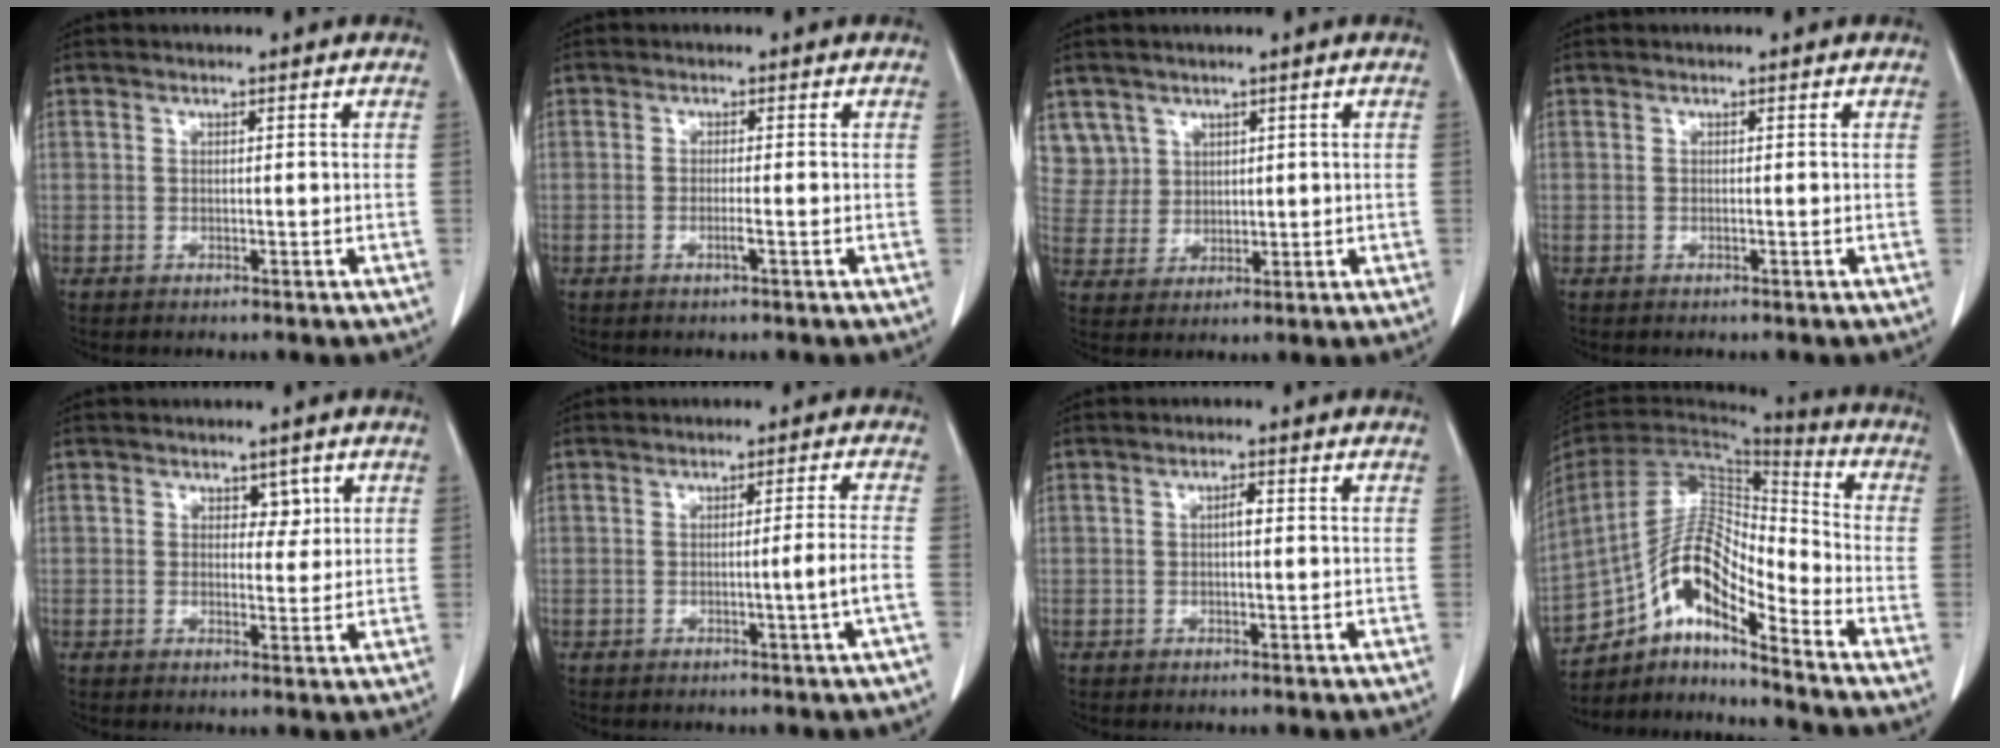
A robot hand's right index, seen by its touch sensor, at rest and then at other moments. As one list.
[{"total": 1.3, "force": [-0.5, -0.2, 1.2], "torque": [-0.023, 0.000, -0.008]}, {"total": 6.3, "force": [3.7, 5.0, -0.3], "torque": [0.016, 0.009, 0.083]}, {"total": 0.0}, {"total": 2.5, "force": [1.2, 1.6, 1.5], "torque": [-0.012, -0.002, 0.016]}, {"total": 3.4, "force": [-1.3, -1.3, 2.8], "torque": [-0.042, -0.004, -0.021]}, {"total": 1.3, "force": [0.1, 0.3, 1.3], "torque": [-0.023, 0.004, 0.000]}, {"total": 14.5, "force": [-9.2, 3.8, 10.6], "torque": [-0.201, 0.032, -0.164]}]